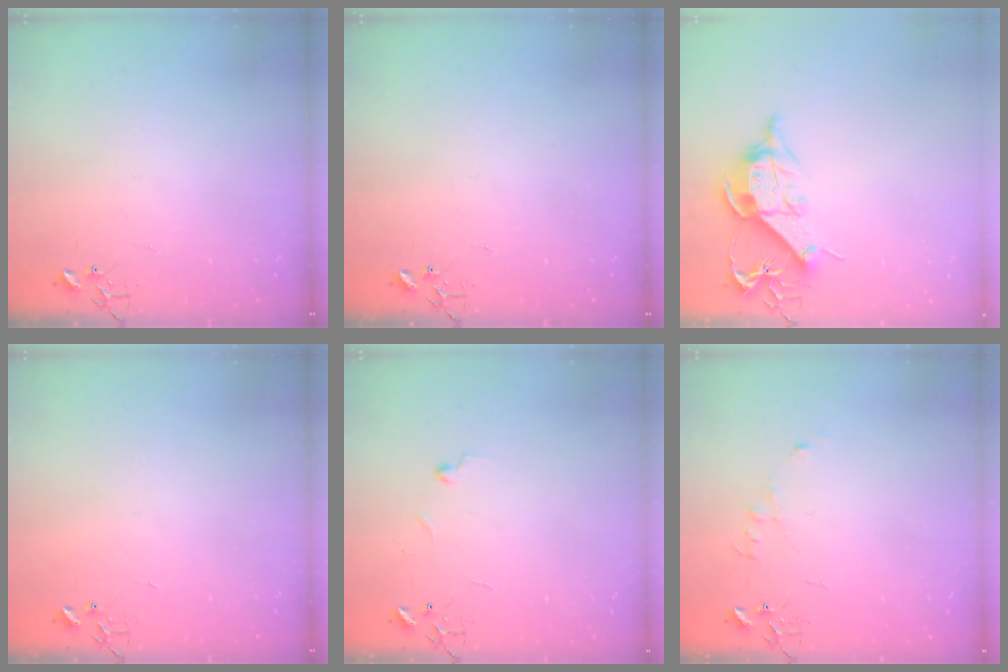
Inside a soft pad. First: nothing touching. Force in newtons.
{"total": 0.0}
{"total": 11.0, "press": 11.0, "slide": 0.5}
{"total": 1.5, "press": 1.5, "slide": 0.3}
{"total": 5.0, "press": 5.0, "slide": 0.7}
{"total": 5.2, "press": 5.2, "slide": 0.6}